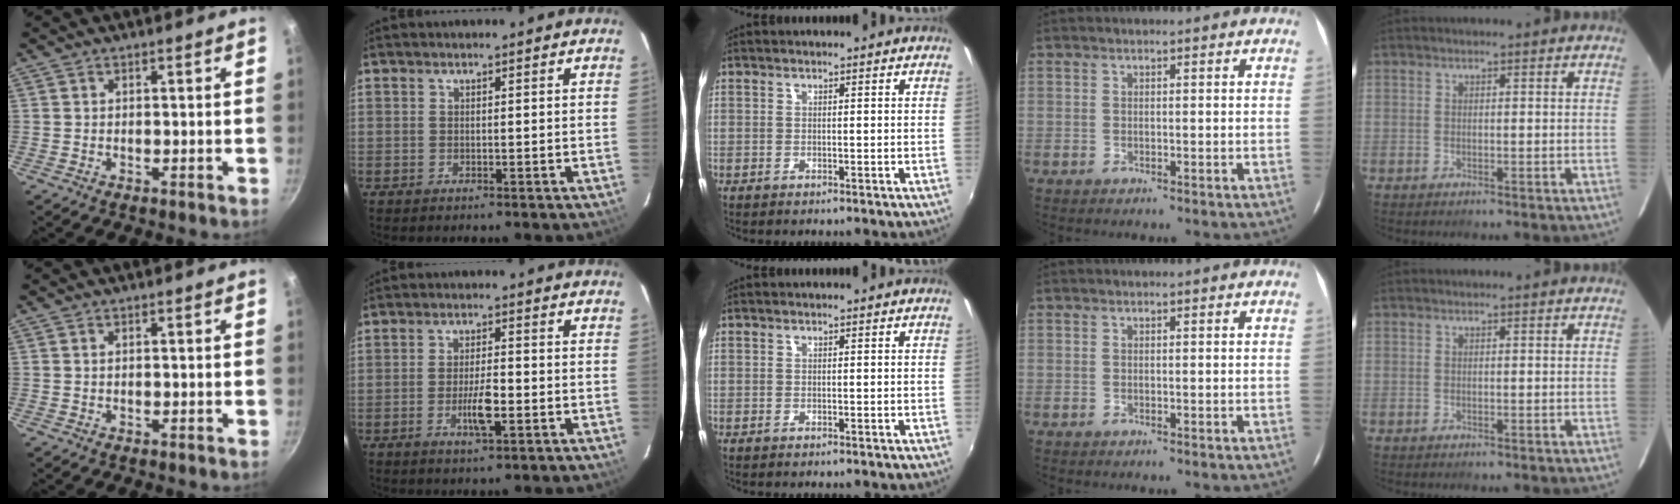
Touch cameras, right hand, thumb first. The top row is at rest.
{"thumb": {"total": 0.5, "force": [0.1, 0.3, 0.3], "torque": [-0.006, 0.002, 0.002]}, "index": {"total": 5.5, "force": [-1.8, 1.4, 5.0], "torque": [-0.097, -0.003, -0.033]}}